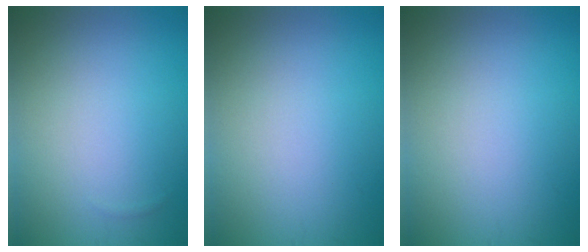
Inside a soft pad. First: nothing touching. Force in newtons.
{"total": 0.0}
{"total": 0.0}